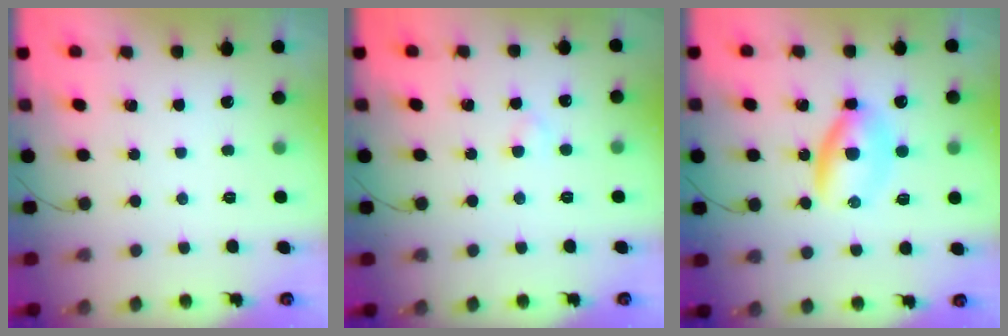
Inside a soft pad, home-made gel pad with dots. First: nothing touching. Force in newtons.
{"total": 2.3, "press": 2.1, "slide": 1.0}
{"total": 5.7, "press": 5.6, "slide": 1.1}